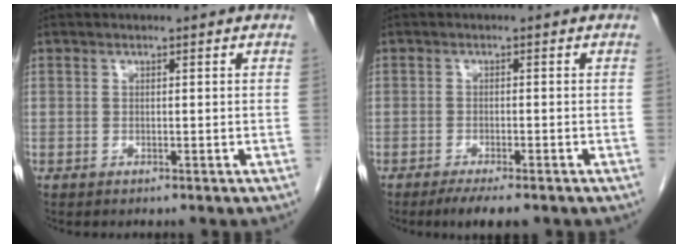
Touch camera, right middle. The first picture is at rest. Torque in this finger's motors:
{"motor_torque": [0.17, 0.01, 0.00, 0.02]}